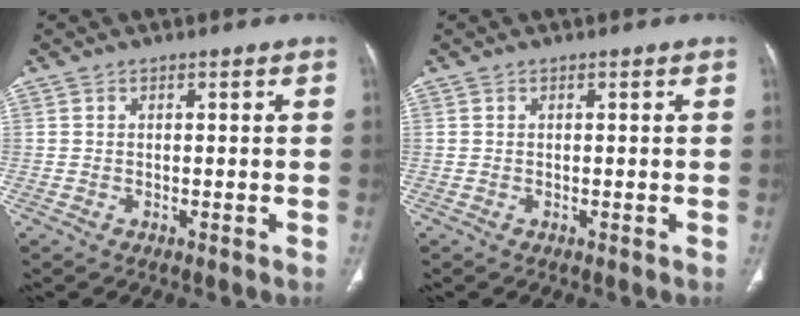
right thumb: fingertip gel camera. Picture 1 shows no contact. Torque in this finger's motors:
{"motor_torque": [0.11, 0.10, 0.06, -0.06, 0.01]}